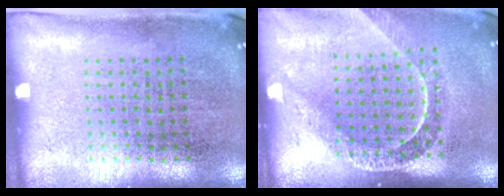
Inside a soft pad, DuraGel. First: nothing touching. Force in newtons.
{"total": 2.1, "press": 1.6, "slide": 1.3}